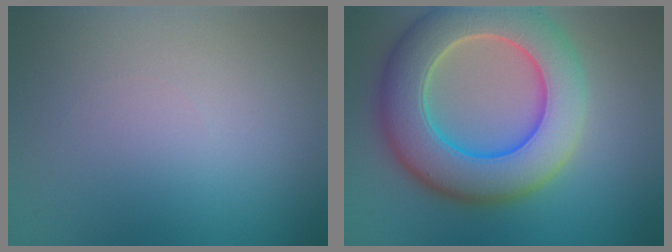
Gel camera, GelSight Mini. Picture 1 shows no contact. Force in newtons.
{"total": 10.7, "press": 10.7, "slide": 0.8}